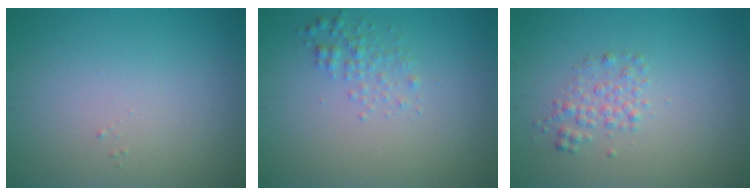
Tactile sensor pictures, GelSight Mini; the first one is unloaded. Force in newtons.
{"total": 1.5, "press": 1.5, "slide": 0.0}
{"total": 1.8, "press": 1.8, "slide": 0.0}